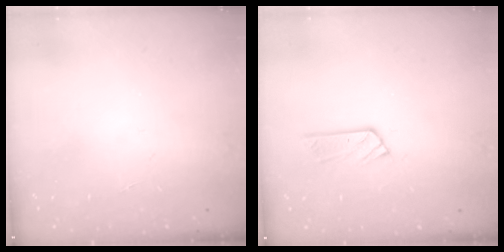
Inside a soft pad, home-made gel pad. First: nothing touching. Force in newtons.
{"total": 5.1, "press": 5.1, "slide": 0.3}